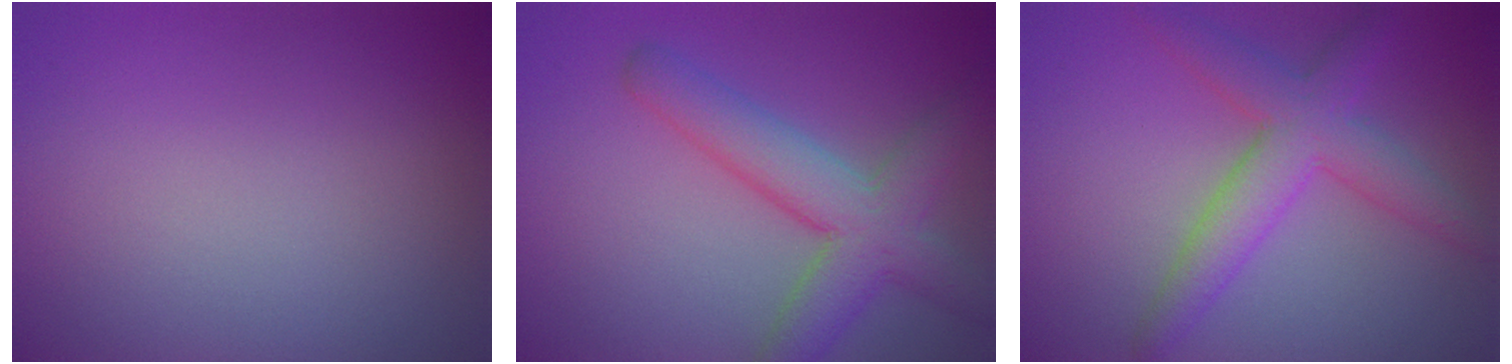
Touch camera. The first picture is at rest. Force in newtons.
{"total": 5.9, "press": 5.9, "slide": 0.3}
{"total": 5.1, "press": 5.1, "slide": 0.1}